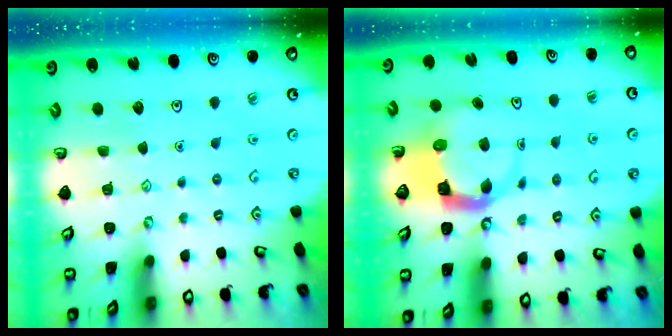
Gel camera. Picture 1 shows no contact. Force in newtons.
{"total": 4.5, "press": 4.5, "slide": 0.3}